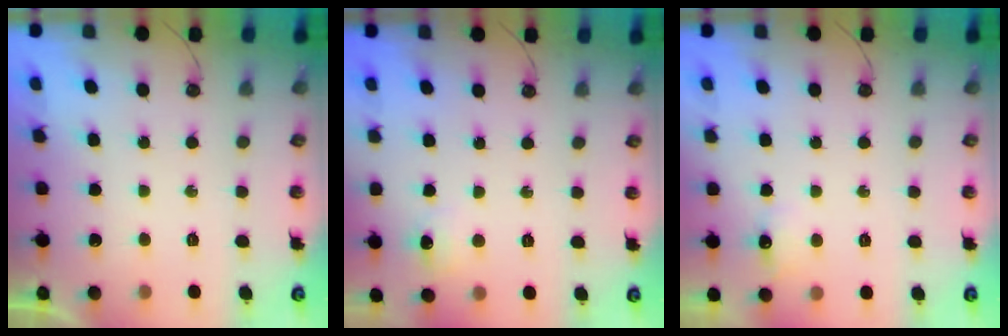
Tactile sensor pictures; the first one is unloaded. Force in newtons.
{"total": 6.1, "press": 6.0, "slide": 0.8}
{"total": 5.3, "press": 5.3, "slide": 0.7}